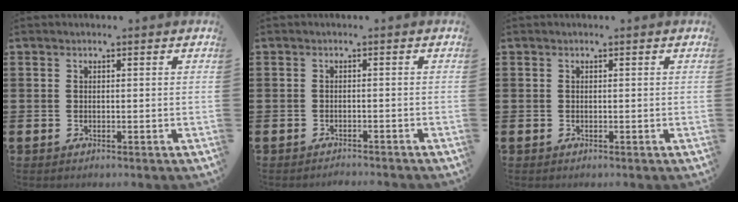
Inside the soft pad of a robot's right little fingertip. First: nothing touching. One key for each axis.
{"total": 0.9, "fx": -0.9, "fy": -0.1, "fz": 0.0, "tx": -0.002, "ty": 0.001, "tz": -0.020}
{"total": 0.0}